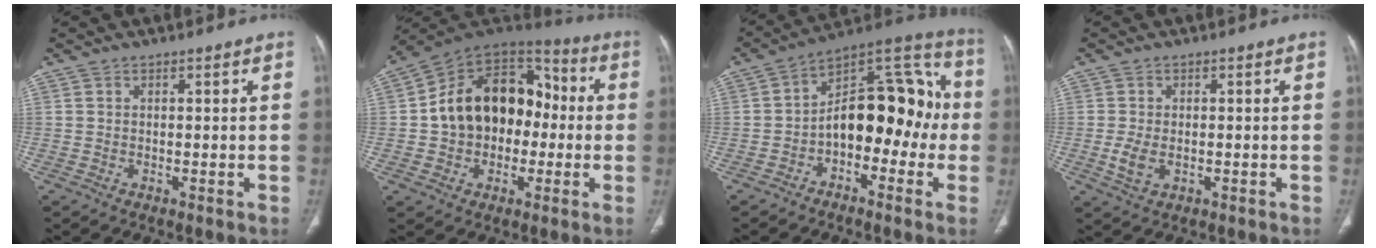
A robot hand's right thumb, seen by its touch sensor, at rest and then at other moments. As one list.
[{"total": 19.9, "force": [-0.6, 14.5, 13.6], "torque": [-0.180, 0.048, -0.013]}, {"total": 17.2, "force": [-2.6, 10.2, 13.6], "torque": [-0.153, 0.066, -0.051]}, {"total": 3.9, "force": [-0.7, 2.4, 3.0], "torque": [-0.068, -0.004, -0.009]}]